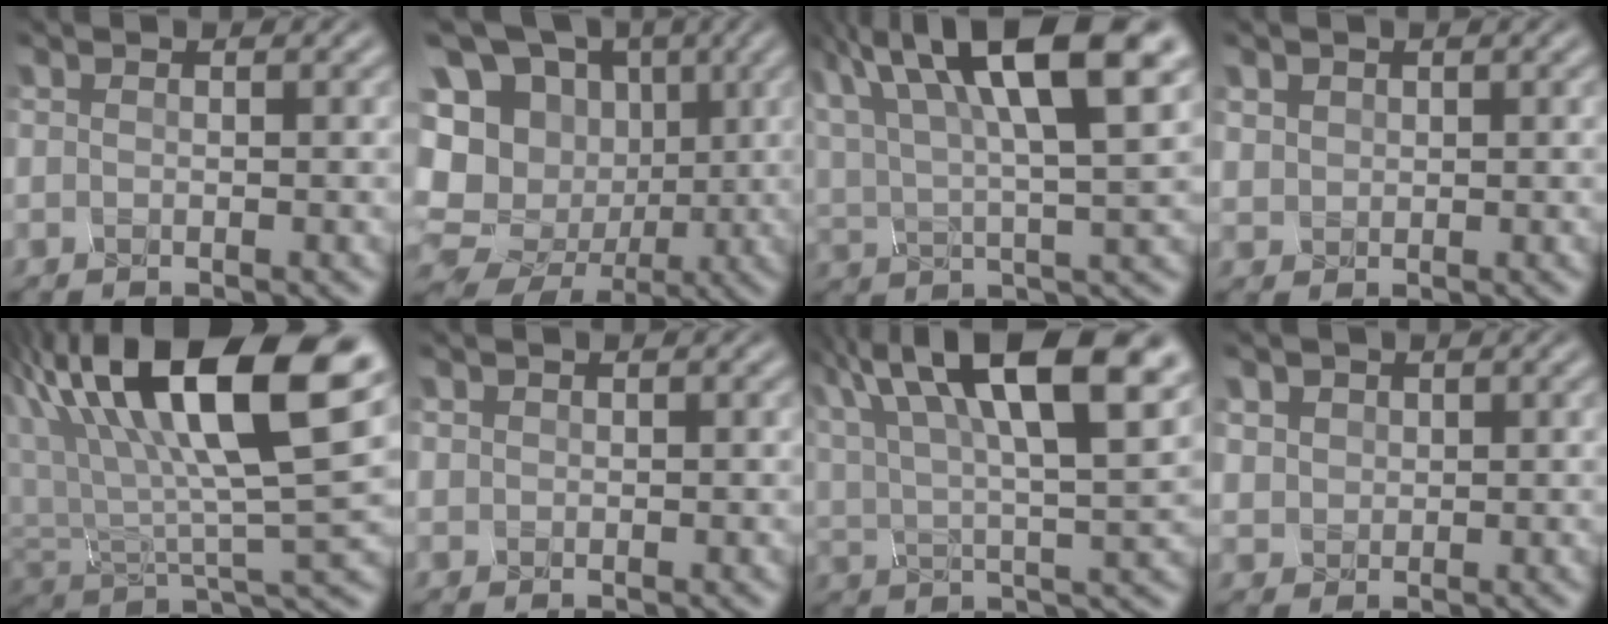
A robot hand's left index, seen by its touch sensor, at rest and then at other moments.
{"total": 15.0, "force": [-0.1, 14.0, 5.5], "torque": [-0.169, 0.019, 0.009]}
{"total": 12.7, "force": [7.0, 3.2, 10.1], "torque": [-0.189, 0.022, 0.127]}
{"total": 1.4, "force": [0.8, -0.1, -1.2], "torque": [0.007, 0.003, 0.029]}
{"total": 15.1, "force": [7.5, 5.1, 12.0], "torque": [-0.234, 0.013, 0.146]}
{"total": 1.2, "force": [0.2, -0.5, -1.0], "torque": [0.007, -0.001, 0.016]}
{"total": 14.6, "force": [7.6, 4.8, 11.5], "torque": [-0.198, 0.032, 0.125]}
{"total": 1.5, "force": [1.0, 0.4, -1.1], "torque": [0.005, 0.000, 0.030]}